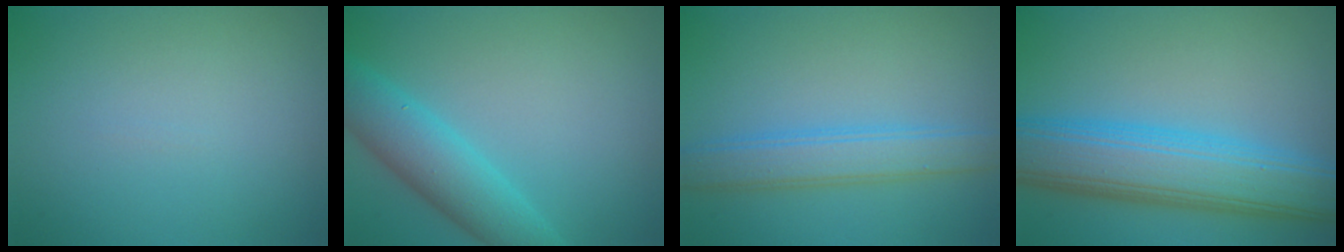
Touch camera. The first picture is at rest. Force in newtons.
{"total": 5.3, "press": 5.3, "slide": 0.2}
{"total": 3.8, "press": 3.8, "slide": 0.1}
{"total": 9.2, "press": 9.2, "slide": 0.1}